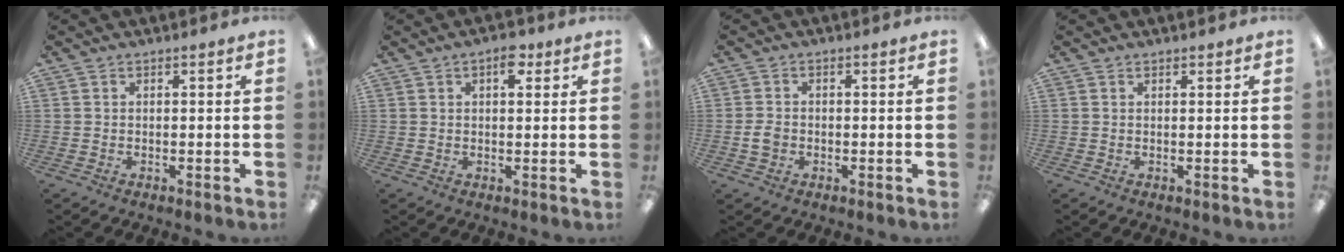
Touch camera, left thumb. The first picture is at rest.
{"total": 5.0, "force": [2.5, 2.6, 3.6], "torque": [-0.035, -0.008, 0.034]}
{"total": 2.9, "force": [-0.6, 2.3, 1.7], "torque": [-0.029, 0.005, -0.010]}
{"total": 0.7, "force": [0.6, 0.3, 0.1], "torque": [-0.001, 0.001, 0.011]}